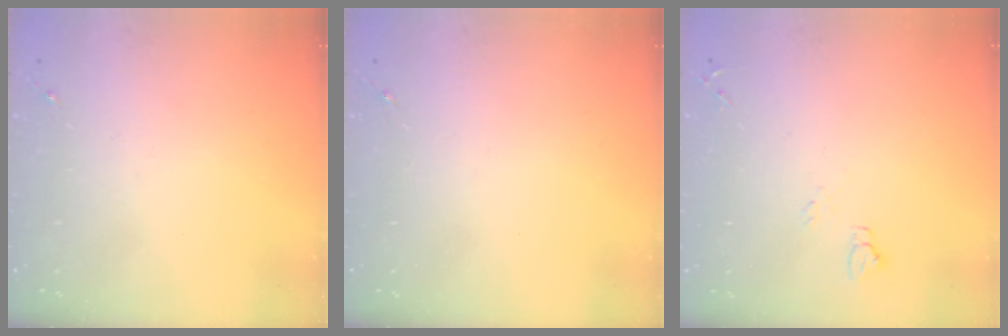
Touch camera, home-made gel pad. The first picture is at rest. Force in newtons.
{"total": 0.0}
{"total": 5.0, "press": 5.0, "slide": 0.6}